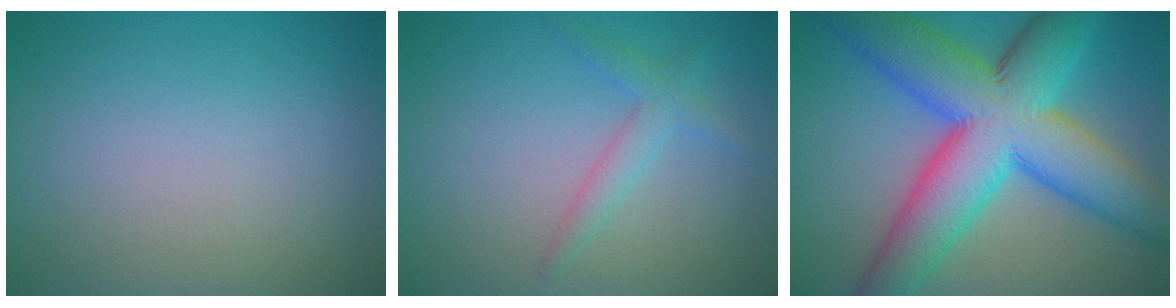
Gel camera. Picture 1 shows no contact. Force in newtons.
{"total": 2.1, "press": 2.1, "slide": 0.0}
{"total": 14.2, "press": 14.2, "slide": 0.2}